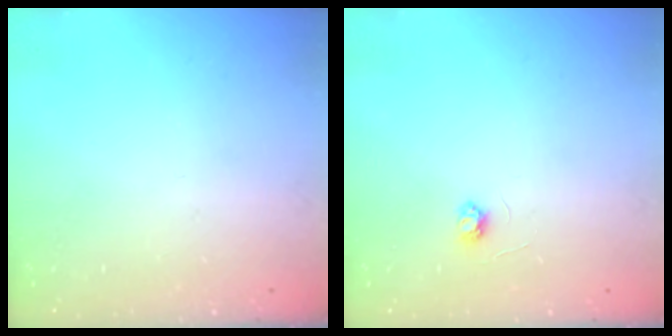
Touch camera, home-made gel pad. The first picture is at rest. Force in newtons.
{"total": 3.1, "press": 3.1, "slide": 0.3}